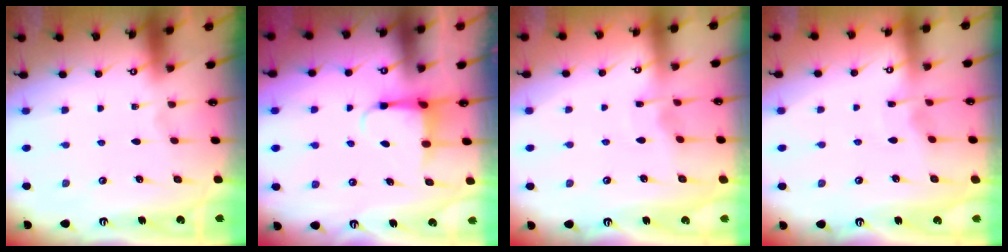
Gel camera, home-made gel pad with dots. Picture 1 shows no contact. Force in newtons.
{"total": 3.9, "press": 3.9, "slide": 0.6}
{"total": 2.6, "press": 2.6, "slide": 0.2}
{"total": 2.6, "press": 2.6, "slide": 0.2}